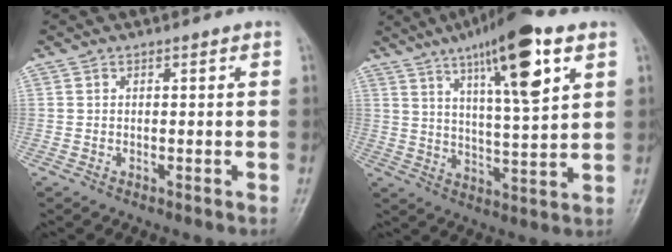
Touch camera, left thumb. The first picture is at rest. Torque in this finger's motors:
{"motor_torque": [0.90, 0.96, 1.31, -1.27, 0.12]}